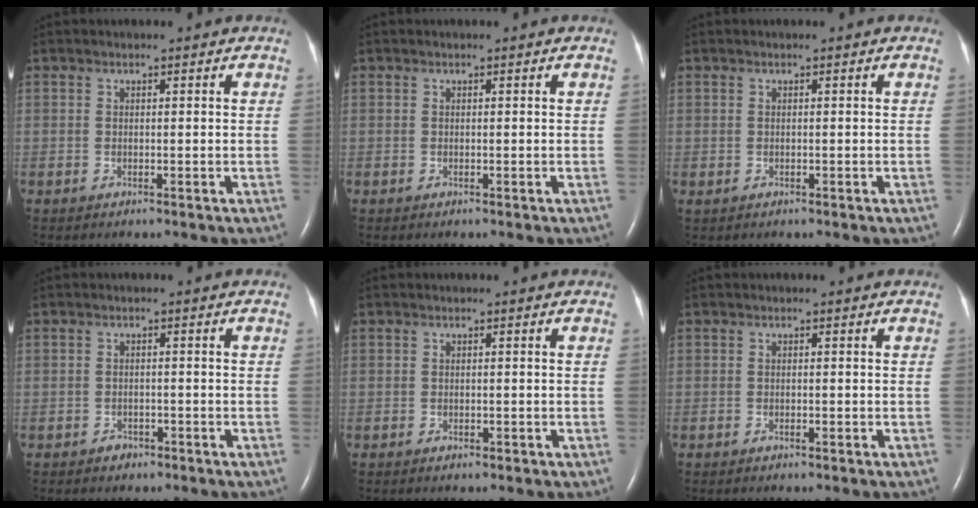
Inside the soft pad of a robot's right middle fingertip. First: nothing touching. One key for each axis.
{"total": 0.0}
{"total": 0.0}
{"total": 1.4, "fx": -1.0, "fy": 1.0, "fz": 0.1, "tx": -0.004, "ty": 0.003, "tz": -0.016}
{"total": 0.9, "fx": -0.5, "fy": 0.5, "fz": 0.6, "tx": -0.012, "ty": 0.000, "tz": -0.004}
{"total": 0.5, "fx": -0.4, "fy": 0.1, "fz": 0.4, "tx": -0.008, "ty": 0.000, "tz": -0.005}